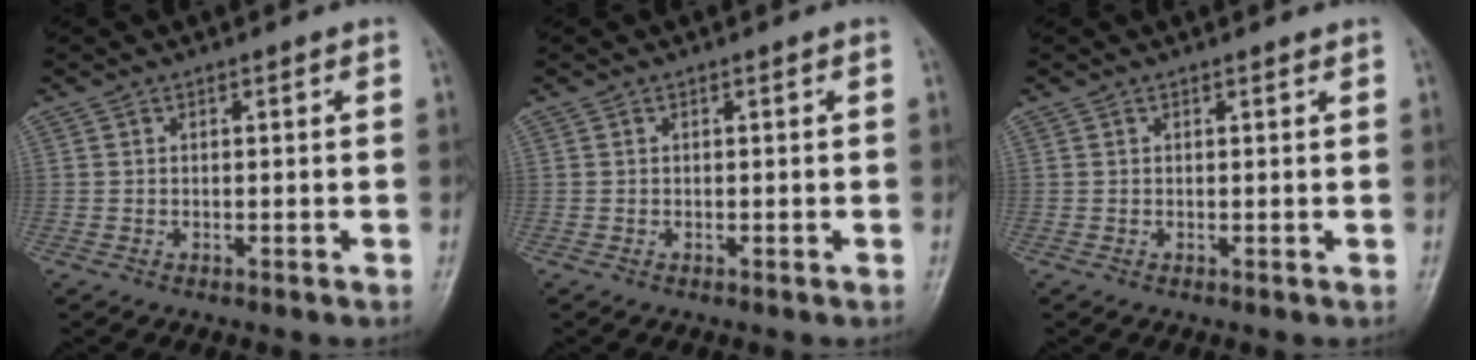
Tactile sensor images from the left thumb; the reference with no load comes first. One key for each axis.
{"total": 0.0}
{"total": 0.5, "fx": 0.5, "fy": 0.1, "fz": 0.2, "tx": -0.006, "ty": -0.002, "tz": 0.005}